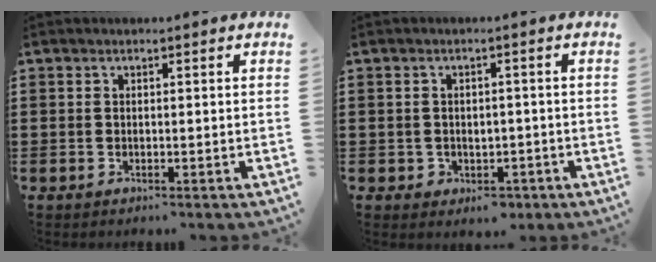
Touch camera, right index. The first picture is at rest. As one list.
[{"total": 1.9, "force": [-0.8, 1.6, 0.5], "torque": [-0.016, 0.003, -0.021]}]